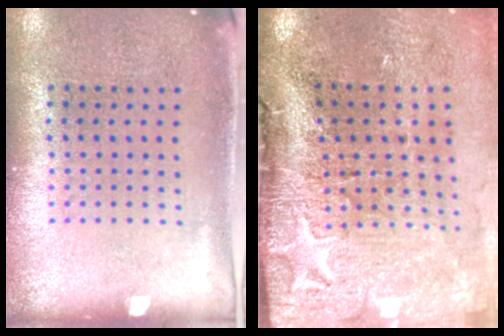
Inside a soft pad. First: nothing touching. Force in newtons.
{"total": 5.0, "press": 3.9, "slide": 3.1}